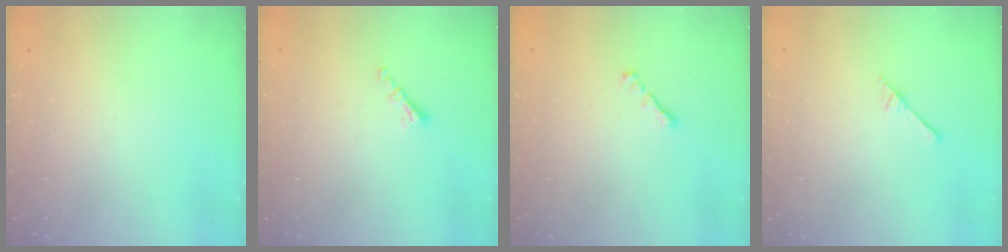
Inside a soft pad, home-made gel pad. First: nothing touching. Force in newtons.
{"total": 1.3, "press": 1.2, "slide": 0.5}
{"total": 1.3, "press": 1.2, "slide": 0.5}
{"total": 2.9, "press": 2.9, "slide": 0.2}